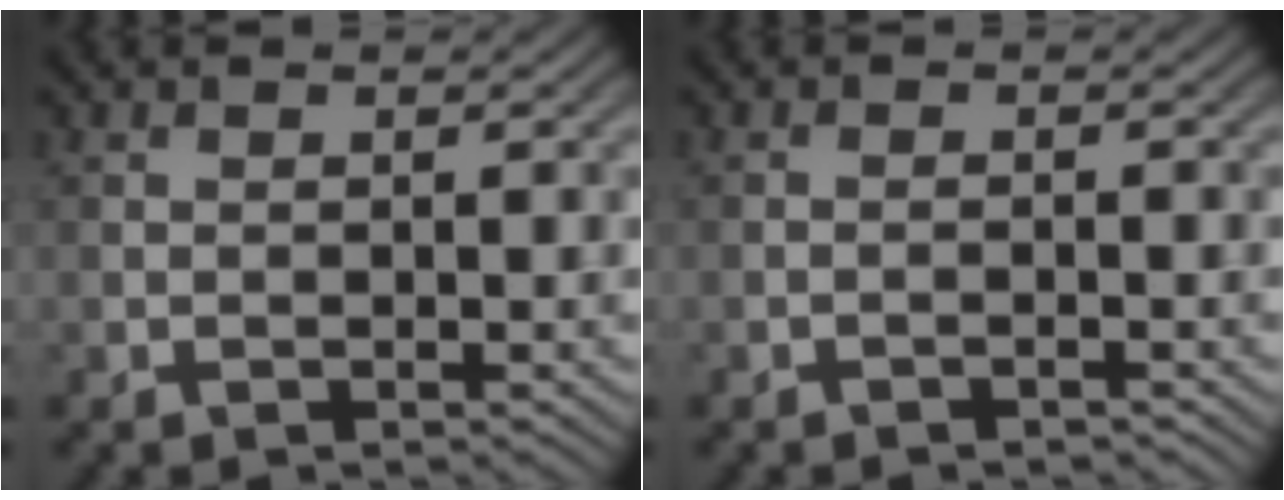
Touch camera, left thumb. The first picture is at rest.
{"total": 0.9, "force": [-0.8, 0.0, 0.4], "torque": [-0.008, -0.001, -0.018]}